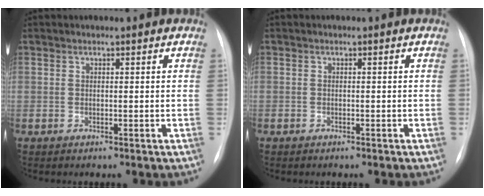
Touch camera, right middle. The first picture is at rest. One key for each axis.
{"total": 0.5, "fx": -0.3, "fy": 0.4, "fz": 0.0, "tx": -0.006, "ty": 0.003, "tz": -0.006}